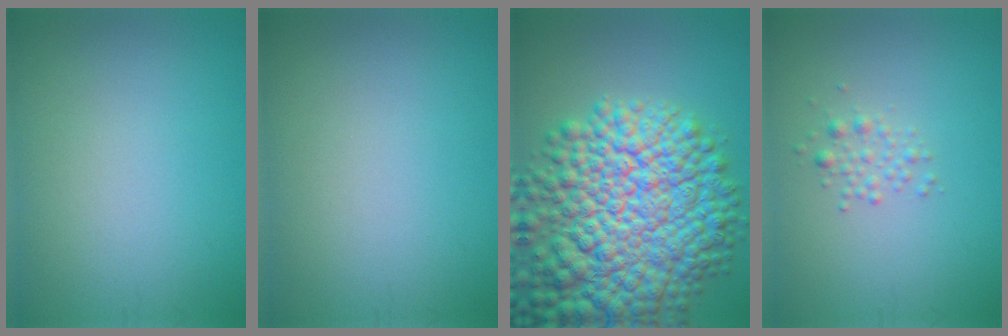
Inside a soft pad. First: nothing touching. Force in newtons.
{"total": 0.0}
{"total": 15.2, "press": 15.2, "slide": 0.5}
{"total": 1.4, "press": 1.4, "slide": 0.1}